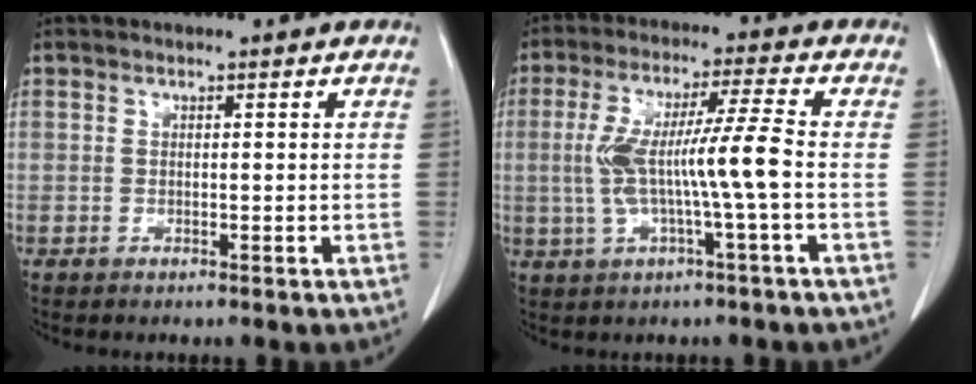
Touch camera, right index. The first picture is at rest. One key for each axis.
{"total": 9.4, "fx": -1.0, "fy": -0.4, "fz": 9.4, "tx": -0.187, "ty": 0.016, "tz": -0.018}